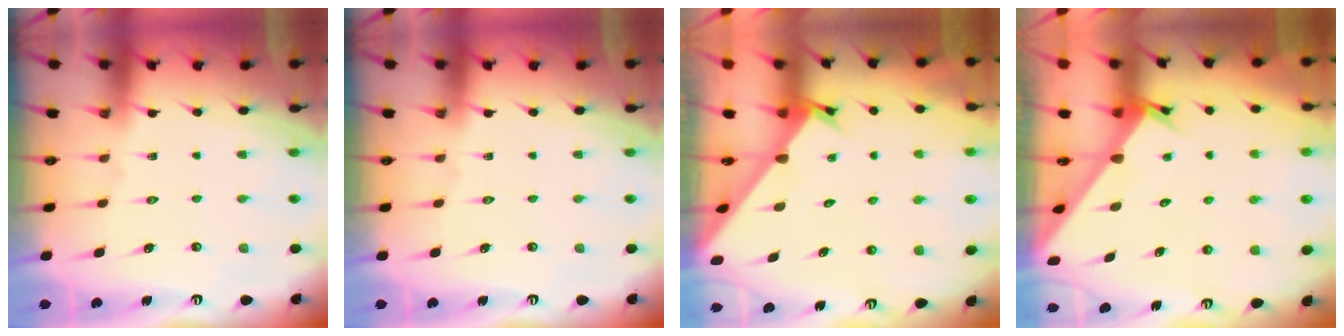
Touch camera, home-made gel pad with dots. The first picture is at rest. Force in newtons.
{"total": 0.0}
{"total": 2.7, "press": 2.7, "slide": 0.2}
{"total": 2.9, "press": 2.9, "slide": 0.1}